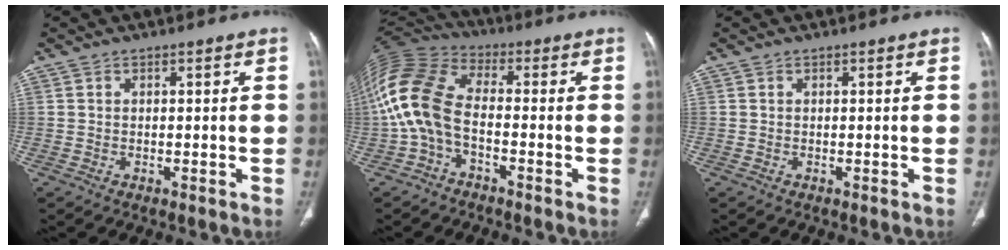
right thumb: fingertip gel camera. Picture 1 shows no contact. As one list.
[{"total": 14.3, "force": [-2.6, 8.6, 11.1], "torque": [-0.240, 0.044, -0.058]}, {"total": 0.0}]